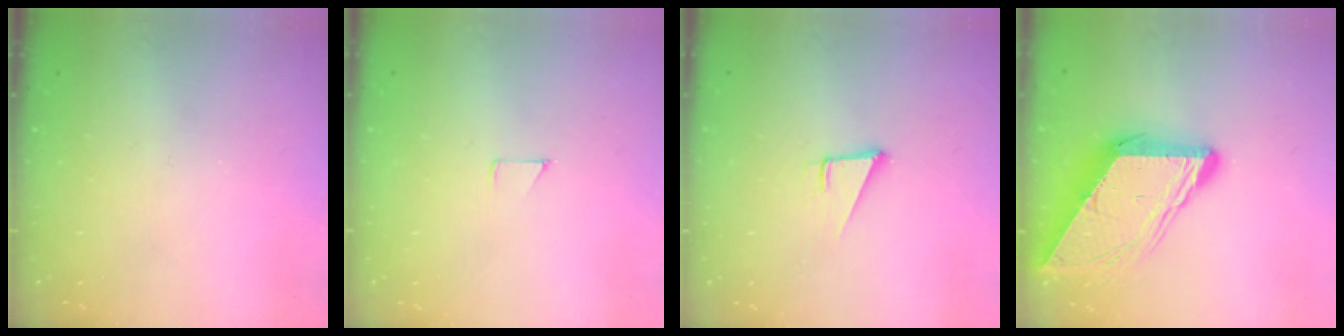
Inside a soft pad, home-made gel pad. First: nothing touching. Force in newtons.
{"total": 3.2, "press": 3.2, "slide": 0.3}
{"total": 4.4, "press": 3.8, "slide": 2.3}
{"total": 12.0, "press": 11.9, "slide": 1.2}